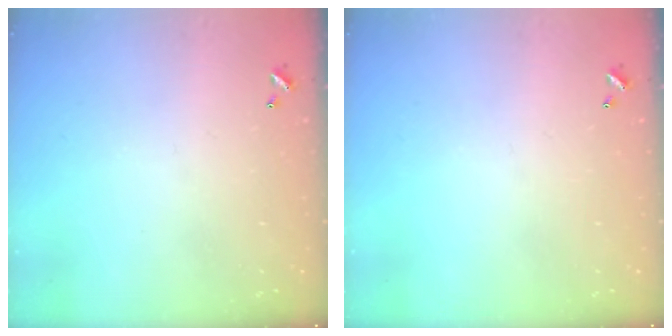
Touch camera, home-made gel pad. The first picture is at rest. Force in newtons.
{"total": 0.0}